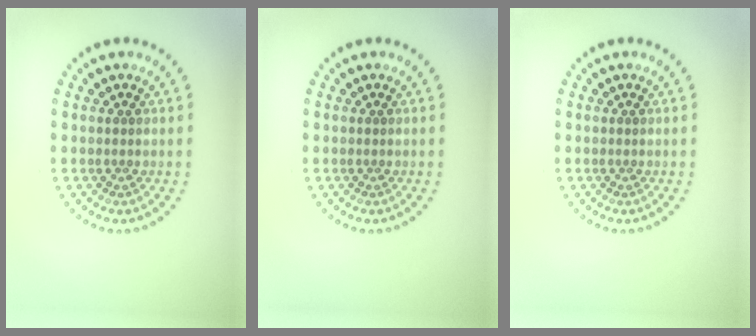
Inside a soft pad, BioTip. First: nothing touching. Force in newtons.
{"total": 0.0}
{"total": 0.0}